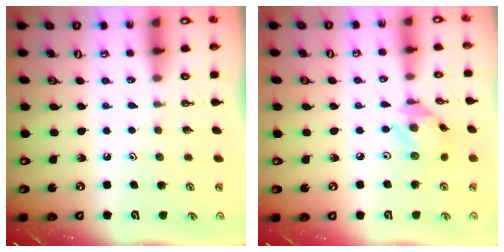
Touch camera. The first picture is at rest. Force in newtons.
{"total": 6.7, "press": 6.6, "slide": 0.5}